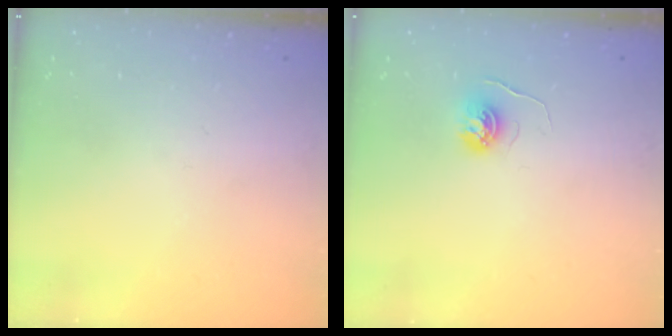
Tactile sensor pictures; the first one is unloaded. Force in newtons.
{"total": 5.0, "press": 5.0, "slide": 0.4}